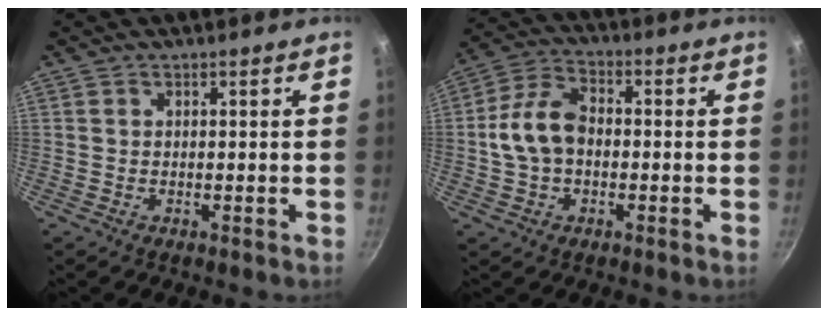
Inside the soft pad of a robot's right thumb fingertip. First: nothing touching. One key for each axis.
{"total": 10.2, "fx": -0.7, "fy": 7.0, "fz": 7.4, "tx": -0.128, "ty": 0.032, "tz": -0.024}